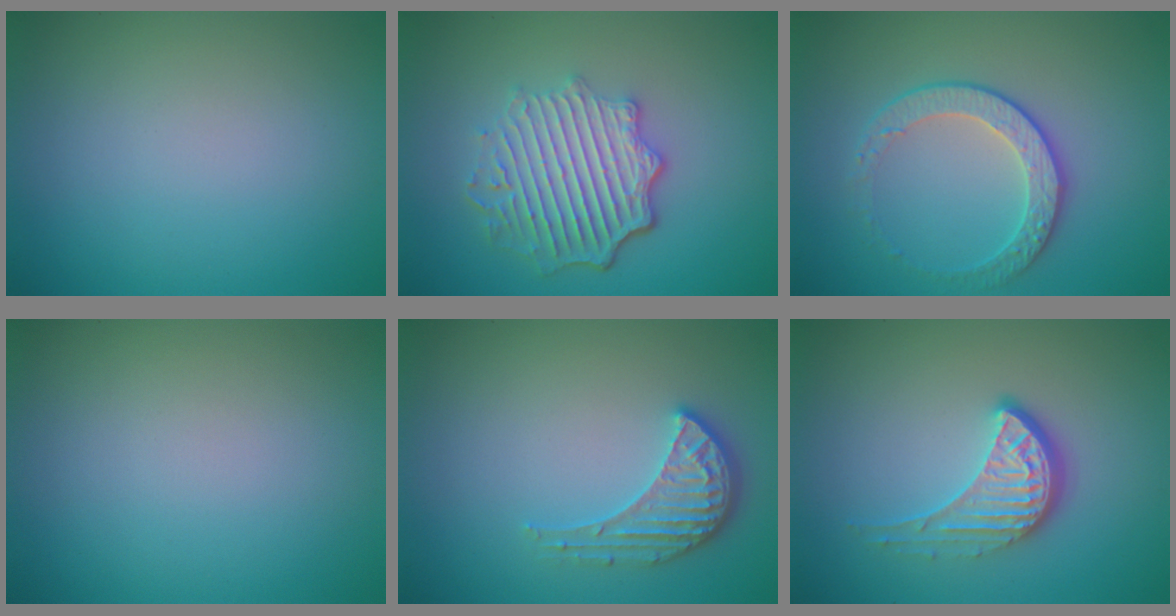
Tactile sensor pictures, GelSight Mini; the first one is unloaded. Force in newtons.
{"total": 6.0, "press": 4.7, "slide": 3.8}
{"total": 2.8, "press": 2.4, "slide": 1.4}
{"total": 0.0}
{"total": 3.4, "press": 3.2, "slide": 1.3}
{"total": 4.0, "press": 2.9, "slide": 2.7}